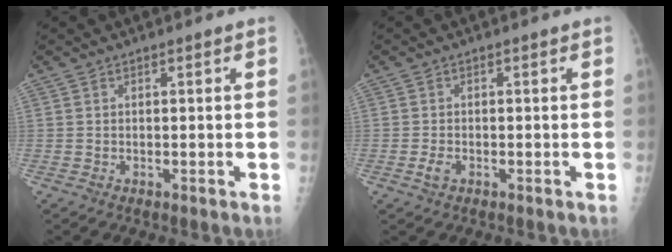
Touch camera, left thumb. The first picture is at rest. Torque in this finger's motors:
{"motor_torque": [-0.17, 0.06, 0.20, 0.07, 0.00]}